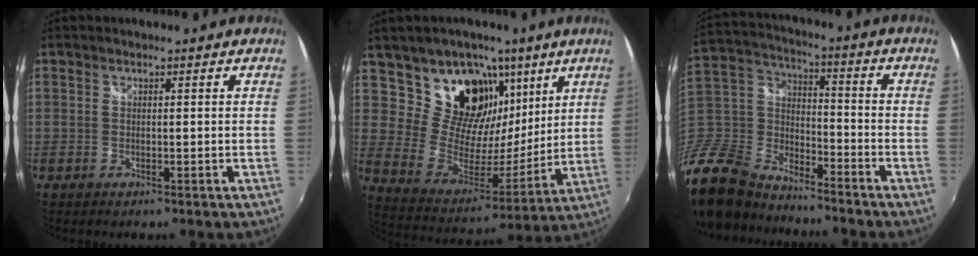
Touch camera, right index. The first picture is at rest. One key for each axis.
{"total": 18.6, "fx": 10.4, "fy": 12.5, "fz": 8.8, "tx": -0.166, "ty": 0.001, "tz": 0.196}
{"total": 22.3, "fx": -16.9, "fy": 11.3, "fz": 9.1, "tx": -0.255, "ty": 0.010, "tz": -0.312}